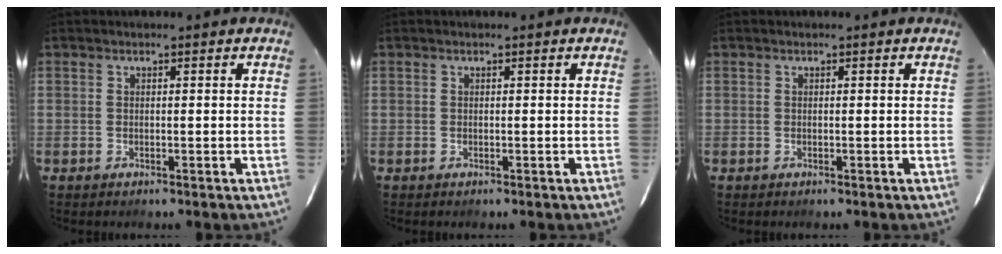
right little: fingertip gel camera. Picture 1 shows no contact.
{"total": 0.0}
{"total": 0.0}